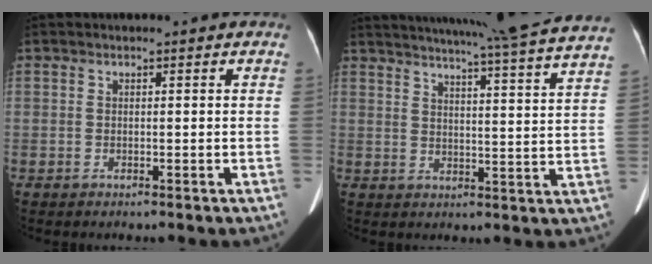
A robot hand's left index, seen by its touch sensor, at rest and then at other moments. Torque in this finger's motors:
{"motor_torque": [0.66, -0.80, 0.46, 0.06]}